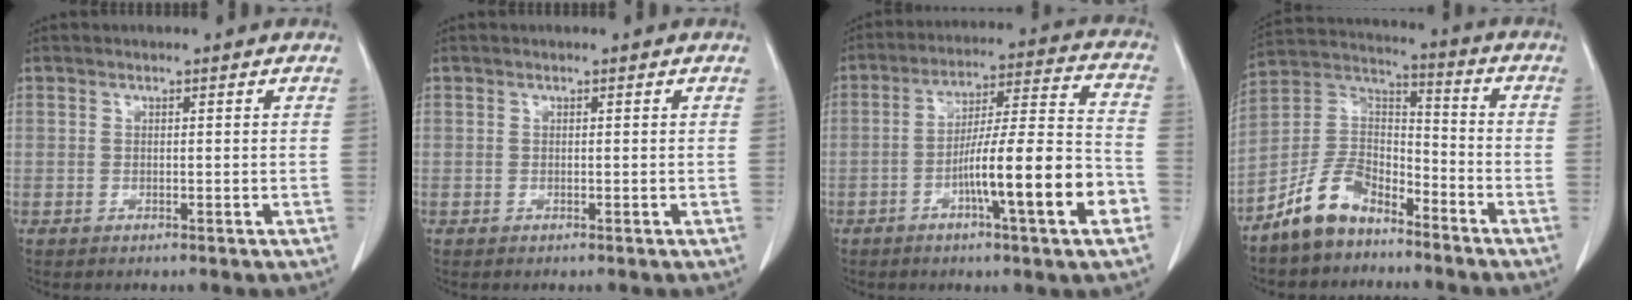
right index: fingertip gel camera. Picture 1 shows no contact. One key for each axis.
{"total": 0.0}
{"total": 15.7, "fx": -5.7, "fy": 0.6, "fz": 14.6, "tx": -0.234, "ty": 0.004, "tz": -0.090}
{"total": 10.6, "fx": -7.8, "fy": 5.3, "fz": 4.9, "tx": -0.114, "ty": 0.023, "tz": -0.152}